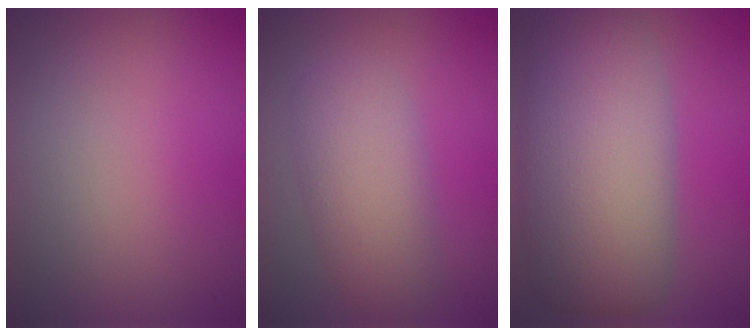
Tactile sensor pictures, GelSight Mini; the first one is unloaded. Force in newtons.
{"total": 4.9, "press": 4.9, "slide": 0.1}
{"total": 10.8, "press": 10.8, "slide": 0.4}